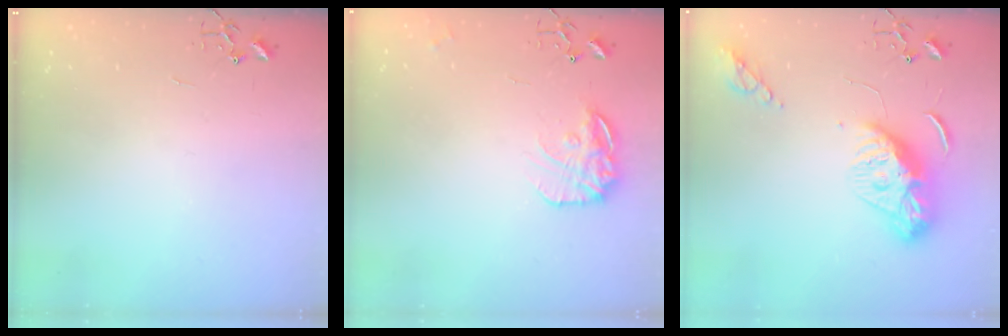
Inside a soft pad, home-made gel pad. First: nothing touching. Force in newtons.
{"total": 13.7, "press": 13.7, "slide": 0.9}
{"total": 11.6, "press": 11.6, "slide": 1.0}